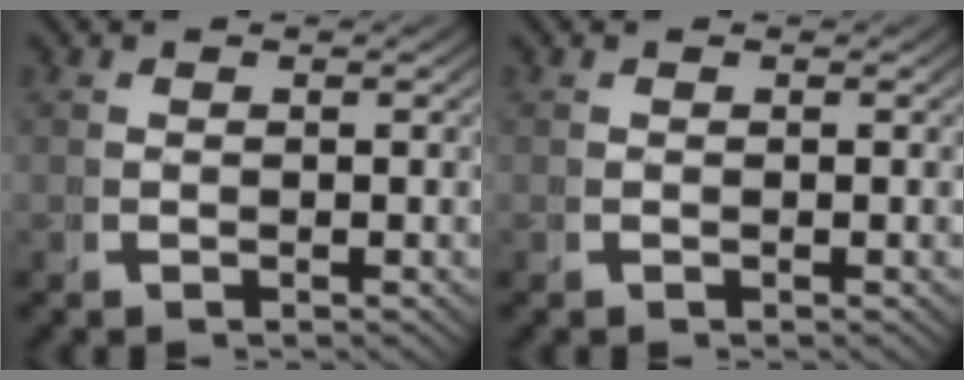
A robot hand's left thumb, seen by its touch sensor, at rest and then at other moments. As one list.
[{"total": 0.0}]